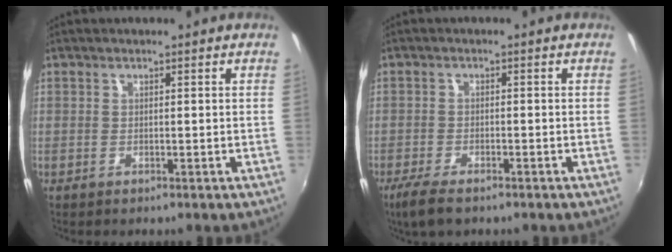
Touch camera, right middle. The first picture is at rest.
{"total": 5.6, "force": [-4.1, 1.6, 3.5], "torque": [-0.090, -0.019, -0.075]}